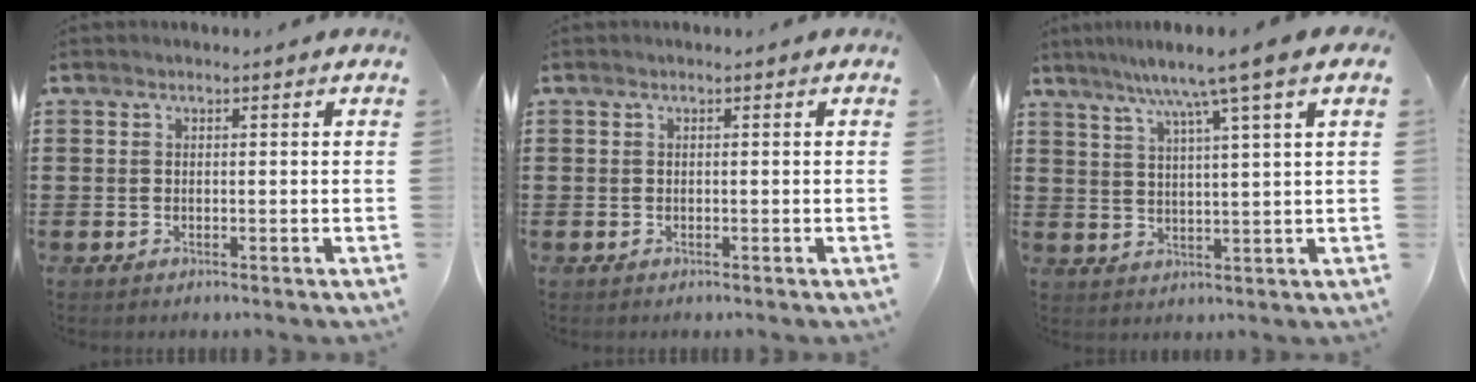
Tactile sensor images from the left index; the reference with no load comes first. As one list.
[{"total": 0.0}, {"total": 7.4, "force": [5.0, -0.6, 5.4], "torque": [-0.120, -0.012, 0.080]}]